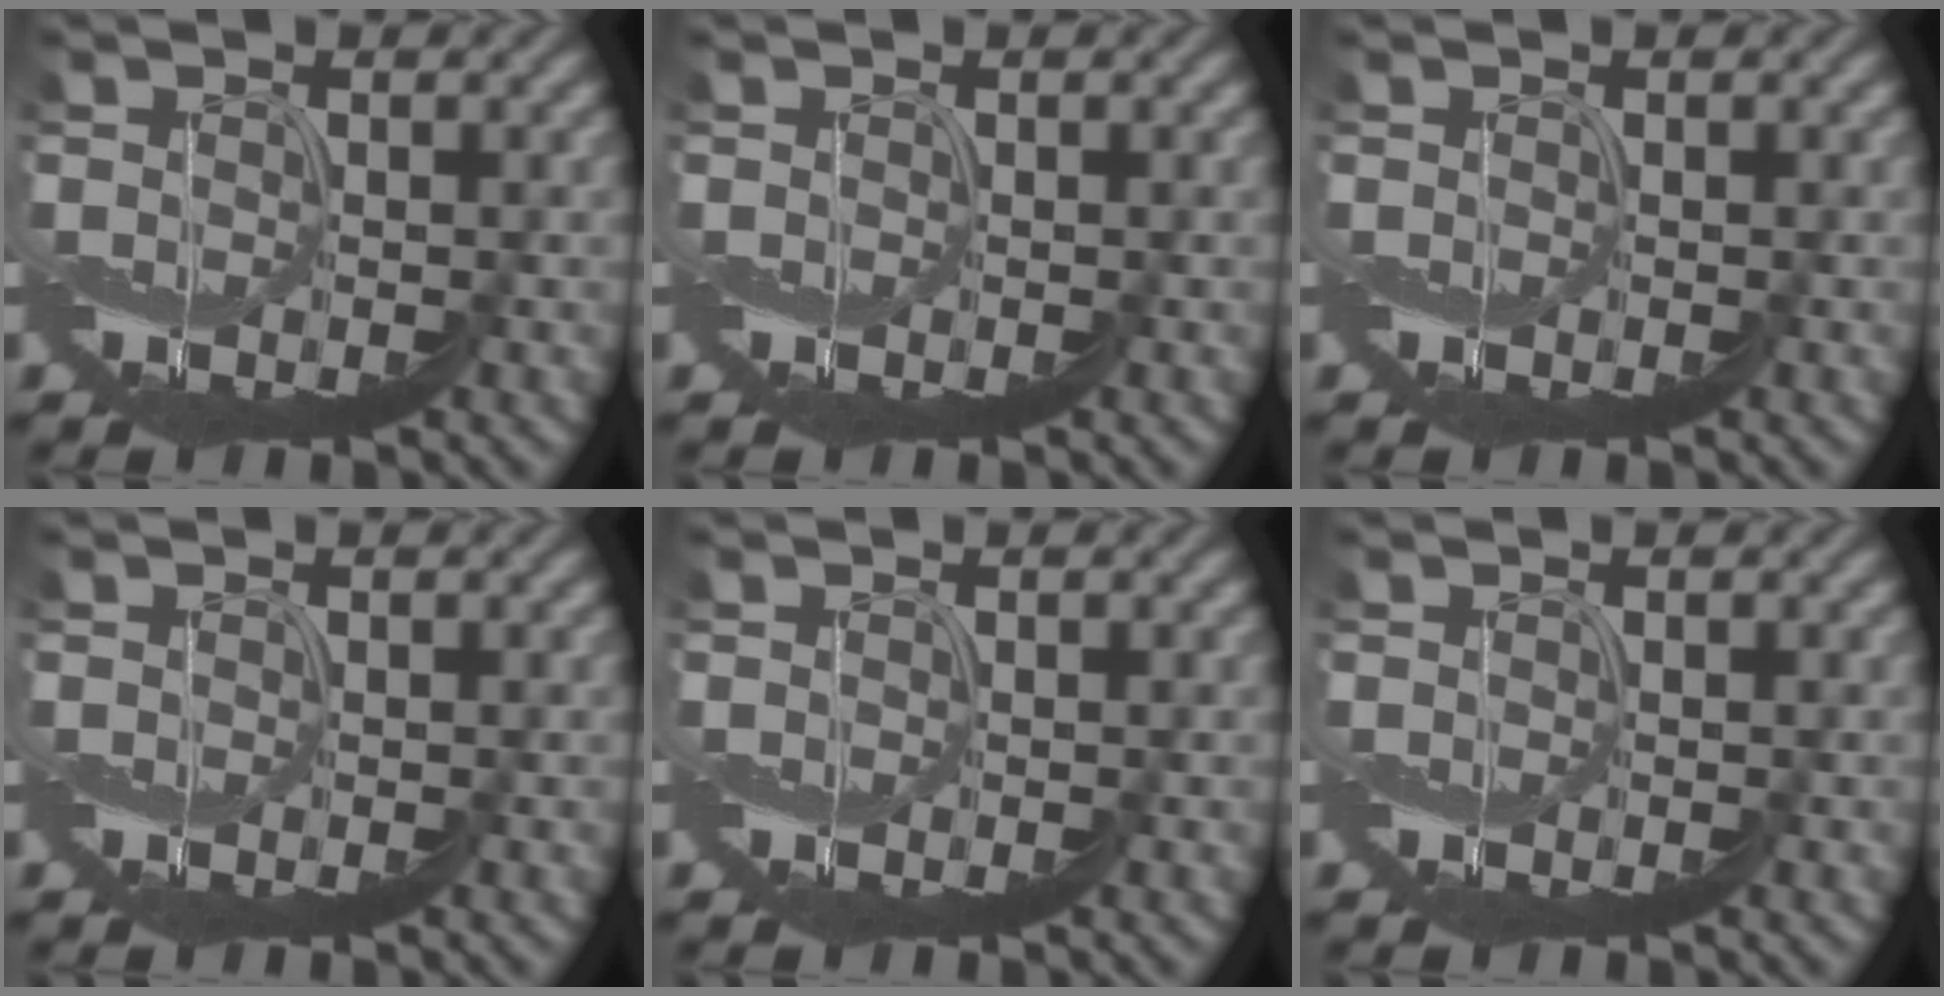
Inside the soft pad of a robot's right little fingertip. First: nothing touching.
{"total": 0.0}
{"total": 0.0}
{"total": 0.0}
{"total": 0.0}
{"total": 0.0}